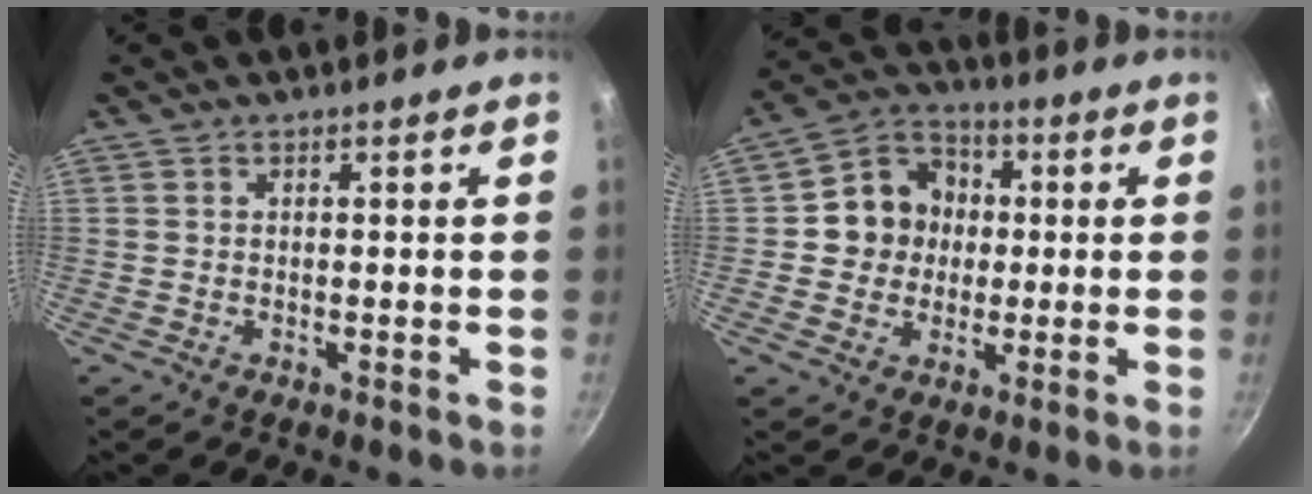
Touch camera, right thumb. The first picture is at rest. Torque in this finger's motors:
{"motor_torque": [-0.17, -0.09, 0.44, -0.39, 0.13]}